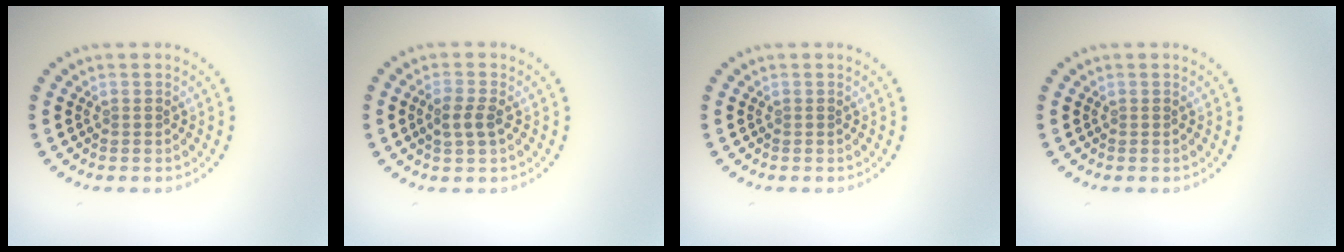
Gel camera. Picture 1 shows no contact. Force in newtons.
{"total": 1.8, "press": 1.8, "slide": 0.3}
{"total": 0.0}
{"total": 0.0}